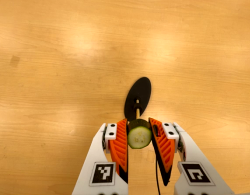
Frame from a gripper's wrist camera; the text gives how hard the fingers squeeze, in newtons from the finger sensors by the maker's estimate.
{"total": 8.7, "left": 8.0, "right": 9.4}